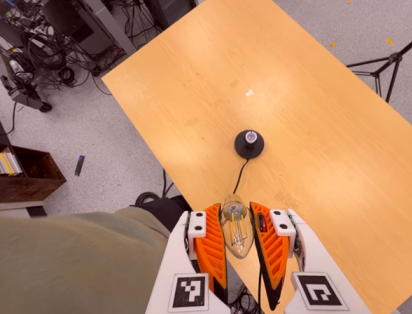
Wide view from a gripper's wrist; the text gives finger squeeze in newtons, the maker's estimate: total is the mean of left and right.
{"total": 21.9, "left": 24.6, "right": 19.2}